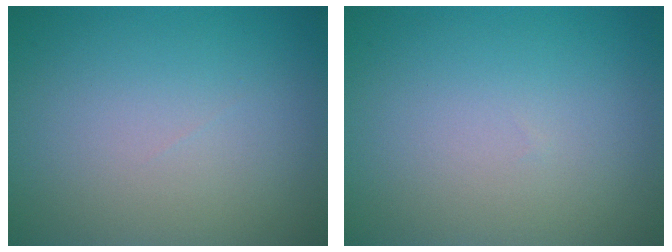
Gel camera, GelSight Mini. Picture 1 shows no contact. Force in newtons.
{"total": 0.0}